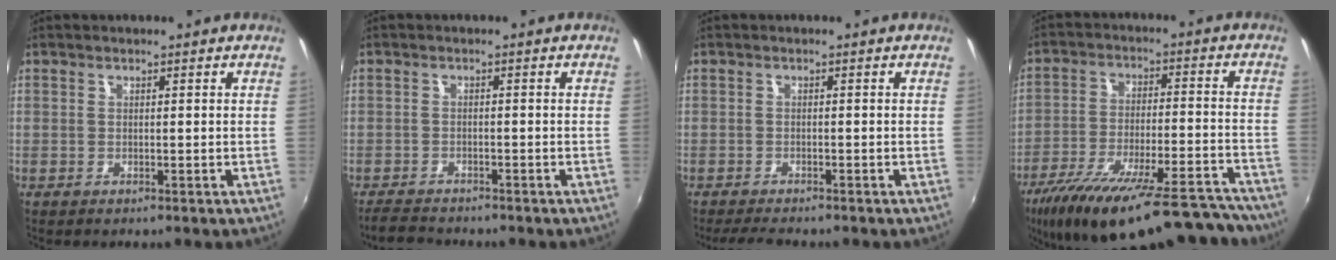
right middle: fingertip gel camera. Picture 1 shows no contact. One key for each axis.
{"total": 4.2, "fx": -4.0, "fy": 0.9, "fz": 1.0, "tx": -0.040, "ty": -0.012, "tz": -0.071}
{"total": 4.8, "fx": -4.1, "fy": 0.9, "fz": 2.3, "tx": -0.051, "ty": -0.020, "tz": -0.069}
{"total": 27.1, "fx": -22.6, "fy": 6.8, "fz": 13.4, "tx": -0.236, "ty": -0.034, "tz": -0.326}